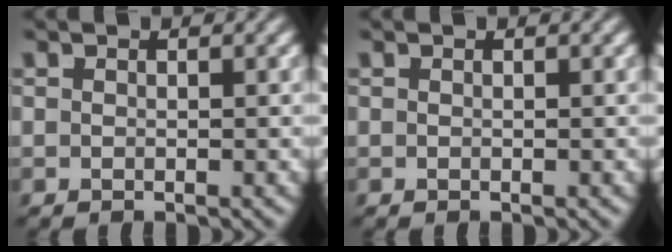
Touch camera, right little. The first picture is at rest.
{"total": 0.0}